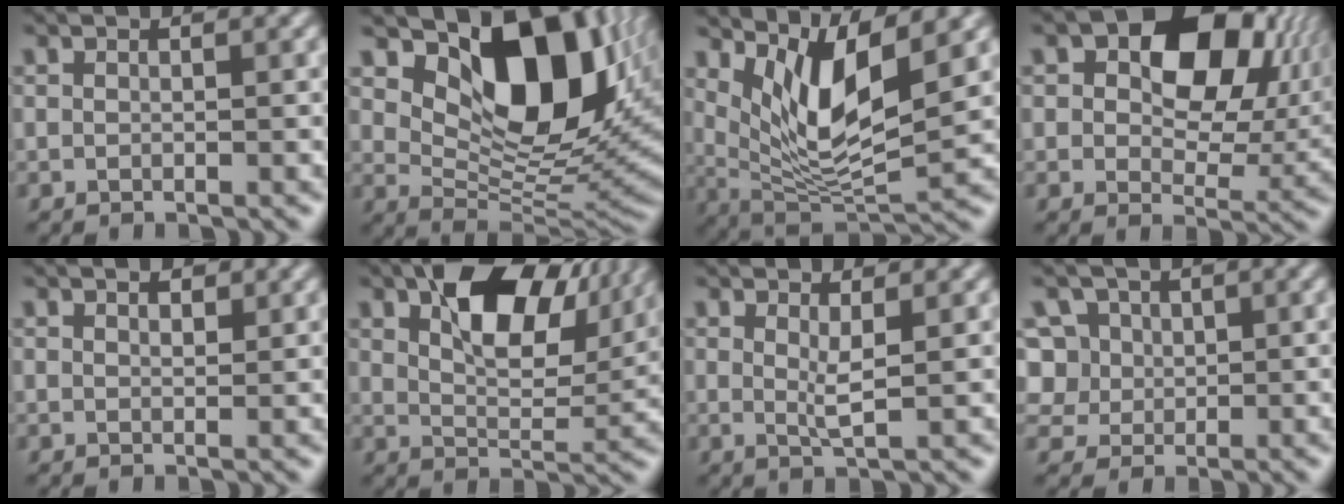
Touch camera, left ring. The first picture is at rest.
{"total": 10.8, "force": [4.5, 5.9, 7.9], "torque": [-0.115, -0.006, 0.078]}
{"total": 7.1, "force": [3.0, 2.0, 6.1], "torque": [-0.120, -0.017, 0.063]}
{"total": 12.2, "force": [3.8, 7.8, 8.6], "torque": [-0.115, 0.006, 0.063]}
{"total": 1.3, "force": [1.0, 0.5, 0.7], "torque": [-0.005, 0.006, 0.011]}
{"total": 10.4, "force": [4.8, 5.2, 7.6], "torque": [-0.117, 0.017, 0.076]}
{"total": 1.5, "force": [0.4, 0.0, 1.5], "torque": [-0.030, -0.006, 0.010]}
{"total": 6.8, "force": [2.4, 5.7, 2.9], "torque": [-0.065, 0.026, 0.027]}